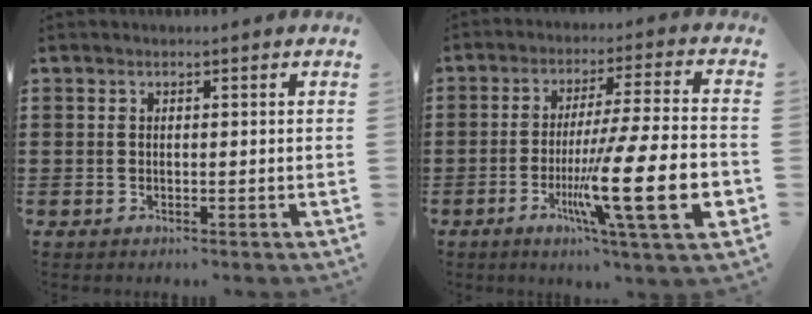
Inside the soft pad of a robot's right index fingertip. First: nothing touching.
{"total": 18.1, "force": [-5.4, 2.5, 17.1], "torque": [-0.287, -0.008, -0.079]}